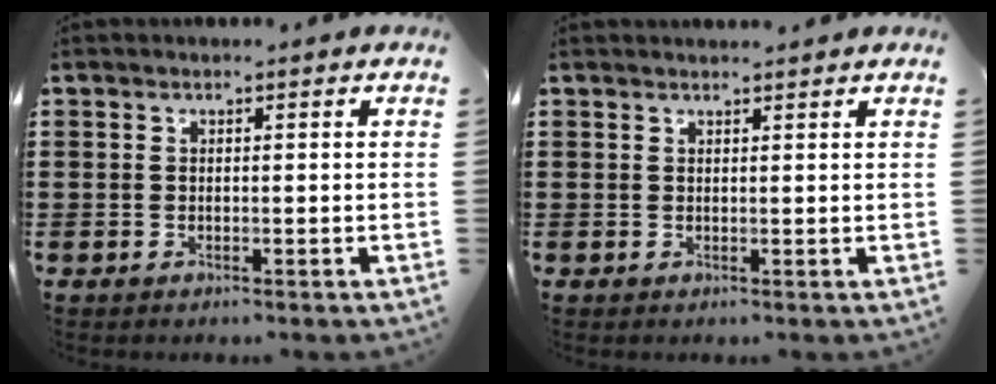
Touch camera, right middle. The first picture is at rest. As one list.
[{"total": 1.0, "force": [1.0, -0.2, 0.1], "torque": [-0.003, -0.002, 0.019]}]